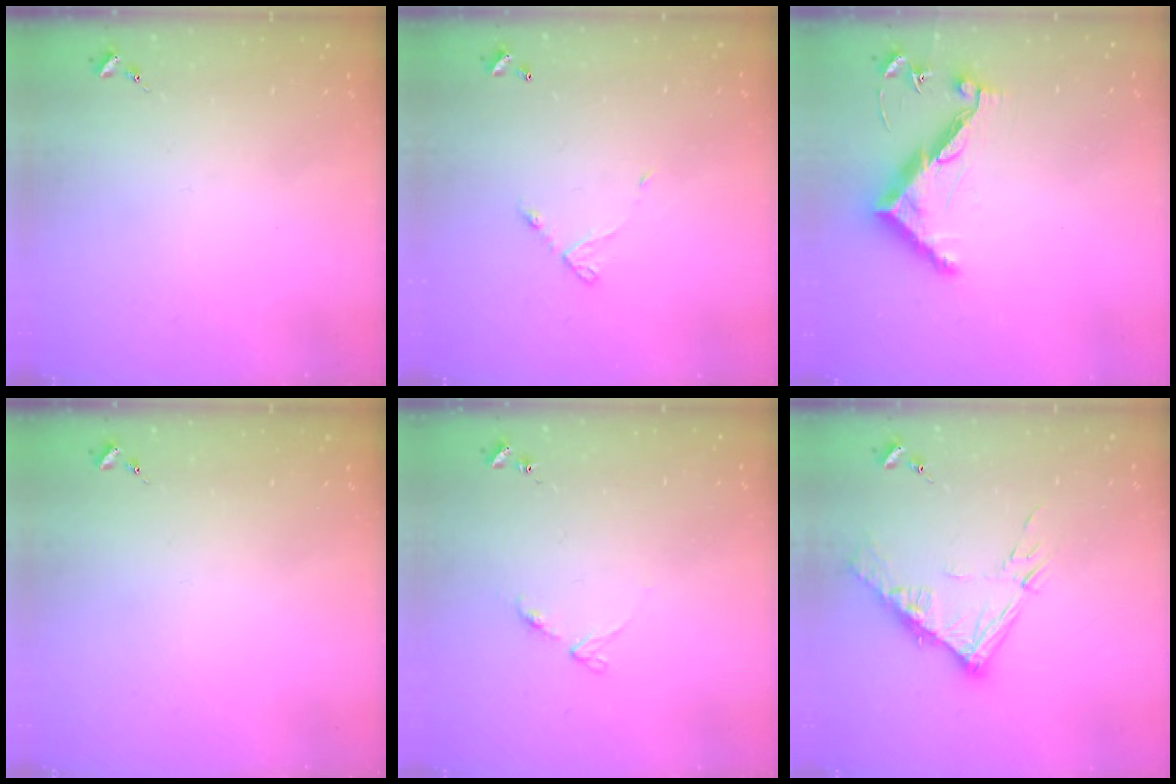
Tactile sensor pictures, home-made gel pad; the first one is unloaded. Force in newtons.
{"total": 5.5, "press": 5.5, "slide": 0.3}
{"total": 10.2, "press": 10.2, "slide": 0.4}
{"total": 0.0}
{"total": 5.9, "press": 5.9, "slide": 0.7}
{"total": 13.2, "press": 13.2, "slide": 1.2}